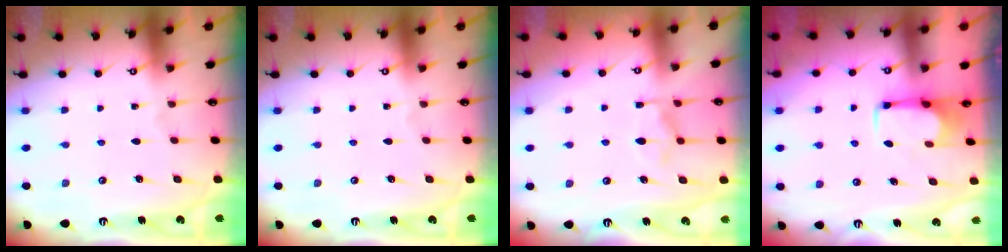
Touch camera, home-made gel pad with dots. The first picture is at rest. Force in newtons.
{"total": 0.0}
{"total": 2.6, "press": 2.1, "slide": 1.5}
{"total": 2.8, "press": 2.8, "slide": 0.3}